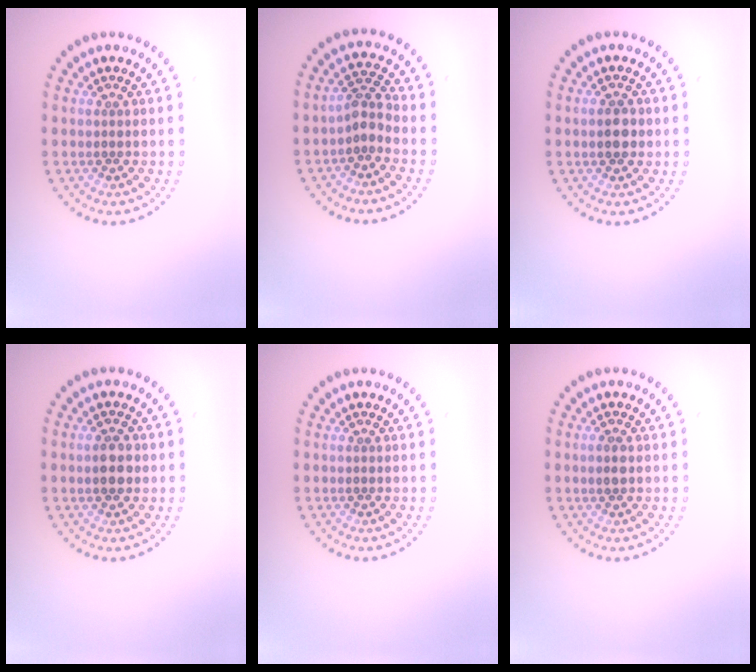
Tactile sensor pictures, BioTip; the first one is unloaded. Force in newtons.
{"total": 2.1, "press": 1.7, "slide": 1.2}
{"total": 1.9, "press": 1.9, "slide": 0.1}
{"total": 2.8, "press": 2.8, "slide": 0.1}
{"total": 0.0}
{"total": 1.2, "press": 1.2, "slide": 0.2}